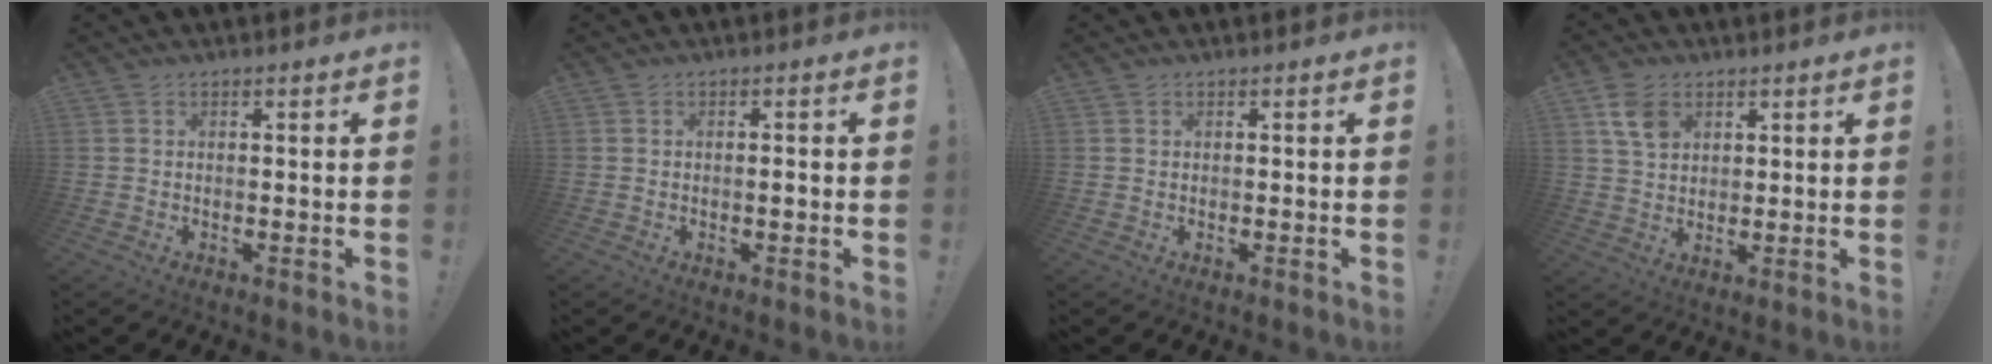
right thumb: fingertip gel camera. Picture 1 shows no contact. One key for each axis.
{"total": 1.1, "fx": -0.5, "fy": 0.1, "fz": 1.0, "tx": -0.010, "ty": -0.002, "tz": -0.010}
{"total": 0.0}
{"total": 7.4, "fx": 3.4, "fy": 5.2, "fz": 4.0, "tx": -0.075, "ty": -0.006, "tz": 0.065}